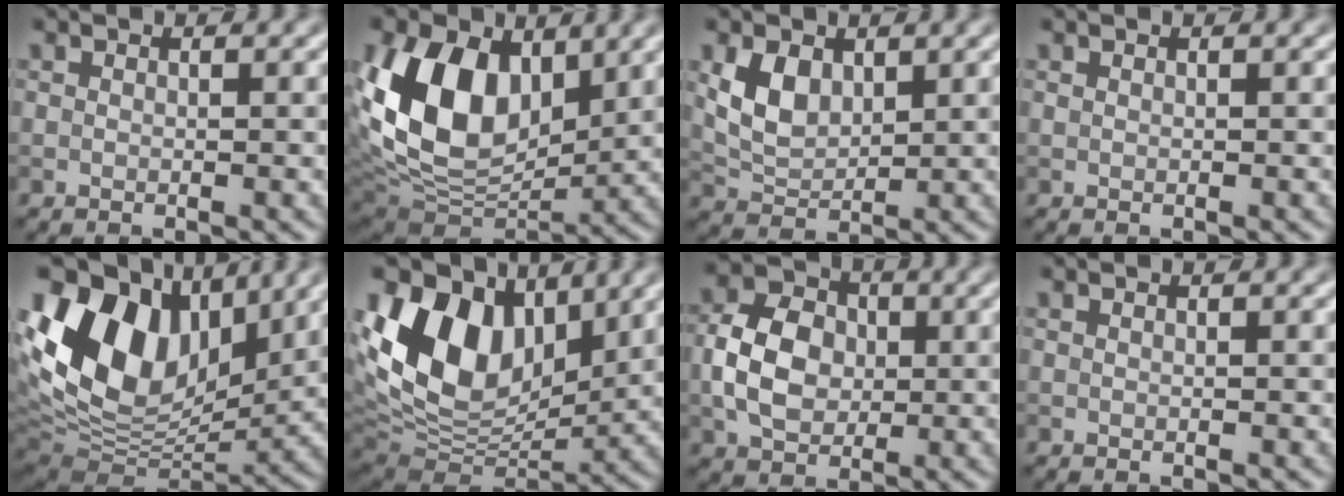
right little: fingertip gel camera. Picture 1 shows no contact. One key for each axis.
{"total": 12.1, "fx": 3.2, "fy": 8.1, "fz": 8.5, "tx": -0.180, "ty": -0.003, "tz": 0.052}
{"total": 3.8, "fx": 1.3, "fy": 2.5, "fz": 2.5, "tx": -0.057, "ty": -0.001, "tz": 0.028}
{"total": 0.0}
{"total": 15.6, "fx": 4.9, "fy": 10.3, "fz": 10.6, "tx": -0.211, "ty": 0.021, "tz": 0.090}
{"total": 13.0, "fx": 4.5, "fy": 8.5, "fz": 8.7, "tx": -0.172, "ty": 0.012, "tz": 0.081}
{"total": 6.1, "fx": -0.2, "fy": 4.6, "fz": 4.0, "tx": -0.081, "ty": 0.009, "tz": -0.010}
{"total": 0.0}